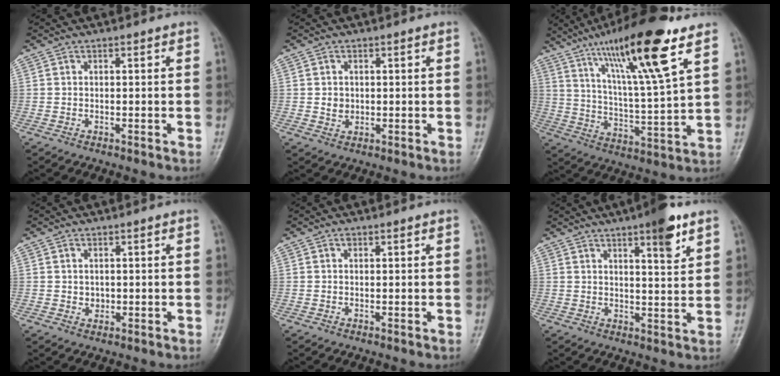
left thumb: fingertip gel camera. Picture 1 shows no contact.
{"total": 2.4, "force": [0.2, 2.1, 1.1], "torque": [-0.008, 0.000, 0.008]}
{"total": 19.4, "force": [11.3, 2.4, 15.6], "torque": [-0.255, -0.047, 0.194]}
{"total": 1.6, "force": [0.3, 1.5, 0.6], "torque": [-0.004, -0.002, 0.008]}
{"total": 0.7, "force": [0.4, 0.3, 0.4], "torque": [-0.003, -0.001, 0.005]}
{"total": 7.9, "force": [4.8, 1.7, 6.1], "torque": [-0.079, -0.026, 0.067]}